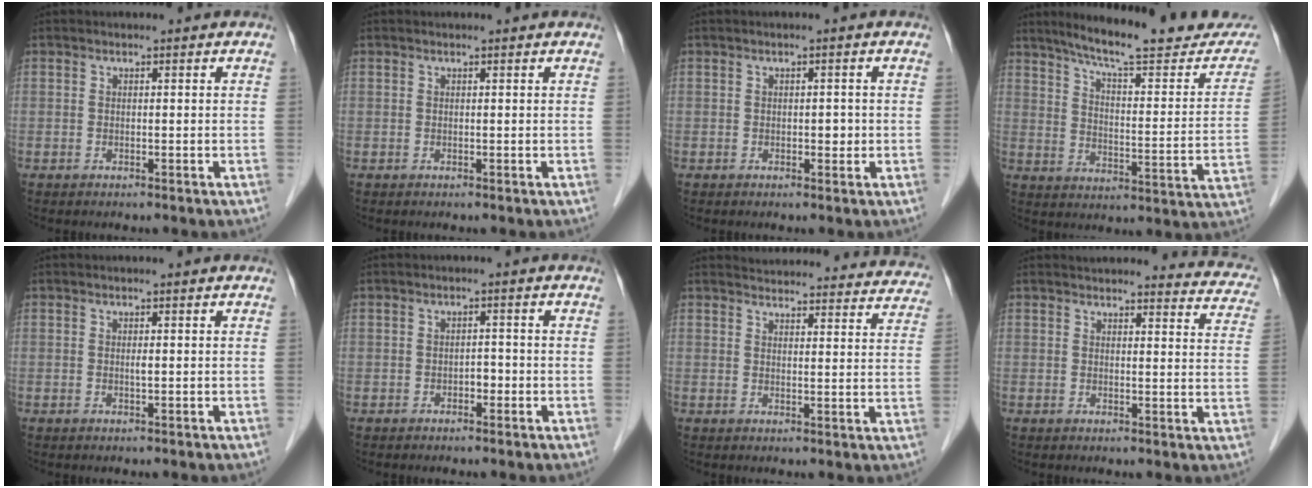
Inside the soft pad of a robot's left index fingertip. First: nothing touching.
{"total": 0.0}
{"total": 1.3, "force": [-0.3, 0.7, 1.1], "torque": [-0.011, -0.001, -0.005]}
{"total": 20.9, "force": [18.1, 2.5, 10.1], "torque": [-0.136, -0.044, 0.235]}
{"total": 0.6, "force": [-0.1, 0.0, 0.6], "torque": [-0.013, -0.005, -0.002]}
{"total": 1.5, "force": [-0.9, 0.8, 1.0], "torque": [-0.011, 0.001, -0.015]}
{"total": 23.3, "force": [22.4, 4.5, 4.6], "torque": [-0.060, -0.050, 0.250]}
{"total": 12.7, "force": [12.2, 2.6, 2.5], "torque": [0.007, -0.041, 0.101]}